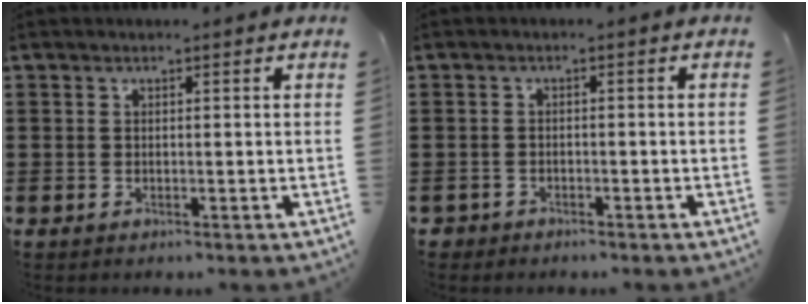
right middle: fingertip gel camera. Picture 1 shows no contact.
{"total": 1.5, "force": [-1.4, 0.6, 0.1], "torque": [-0.007, -0.003, -0.032]}